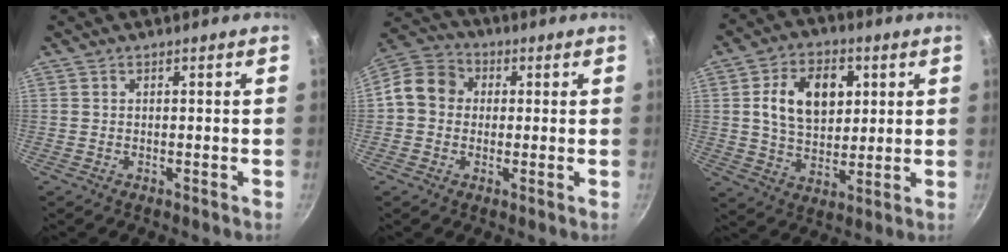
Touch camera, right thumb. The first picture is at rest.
{"total": 9.2, "force": [0.4, 7.9, 4.6], "torque": [-0.059, 0.026, -0.016]}
{"total": 13.4, "force": [3.2, 9.2, 9.2], "torque": [-0.124, -0.004, 0.051]}